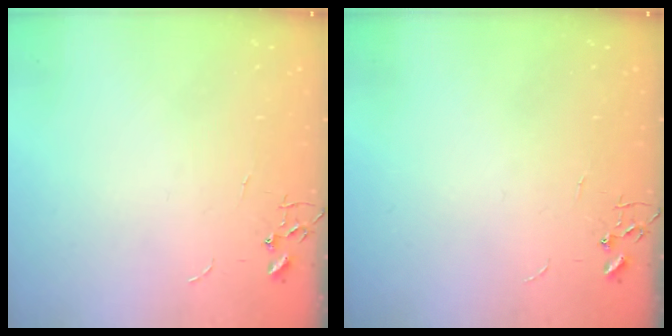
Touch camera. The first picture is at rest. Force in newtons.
{"total": 0.0}